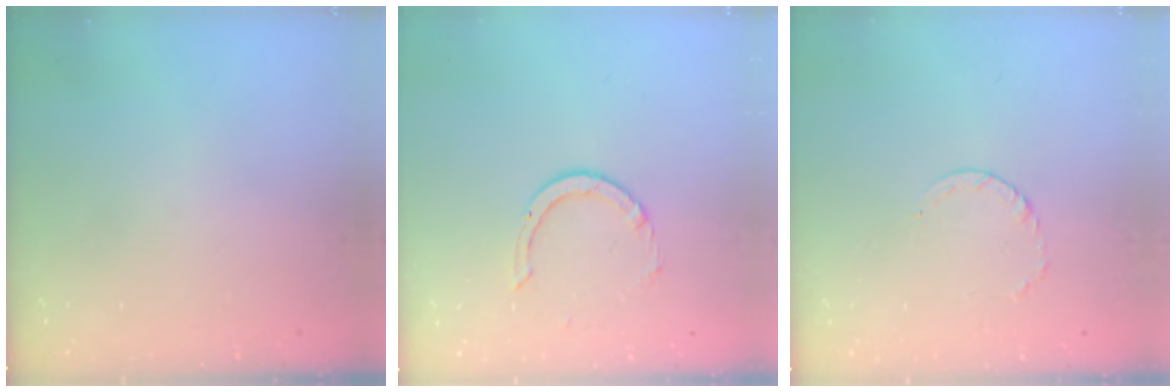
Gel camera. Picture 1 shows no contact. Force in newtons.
{"total": 1.7, "press": 1.7, "slide": 0.1}
{"total": 3.2, "press": 3.2, "slide": 0.4}